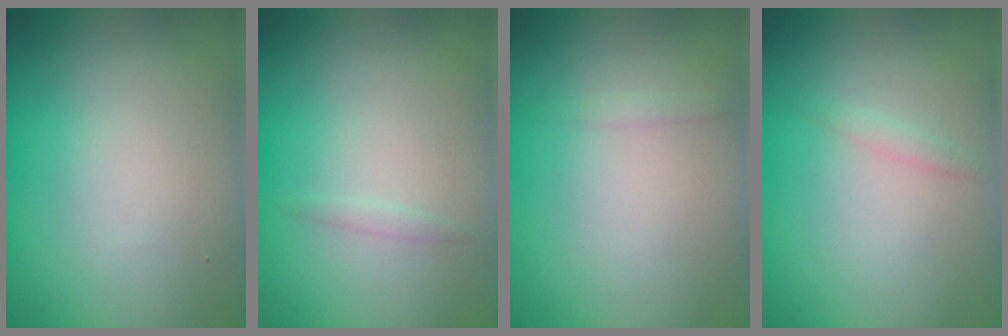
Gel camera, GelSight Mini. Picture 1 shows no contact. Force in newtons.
{"total": 0.6, "press": 0.6, "slide": 0.0}
{"total": 0.5, "press": 0.5, "slide": 0.0}
{"total": 0.7, "press": 0.7, "slide": 0.1}